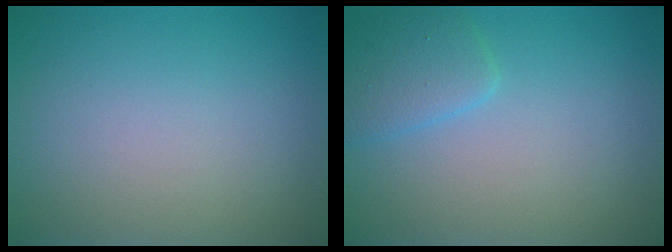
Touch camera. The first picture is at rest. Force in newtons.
{"total": 2.3, "press": 2.3, "slide": 0.1}